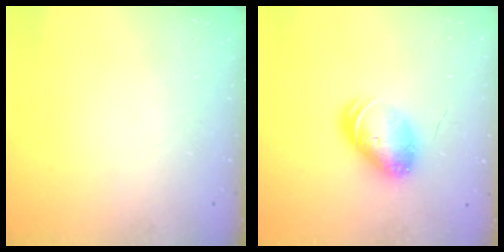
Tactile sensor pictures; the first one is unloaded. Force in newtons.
{"total": 8.7, "press": 8.6, "slide": 0.5}